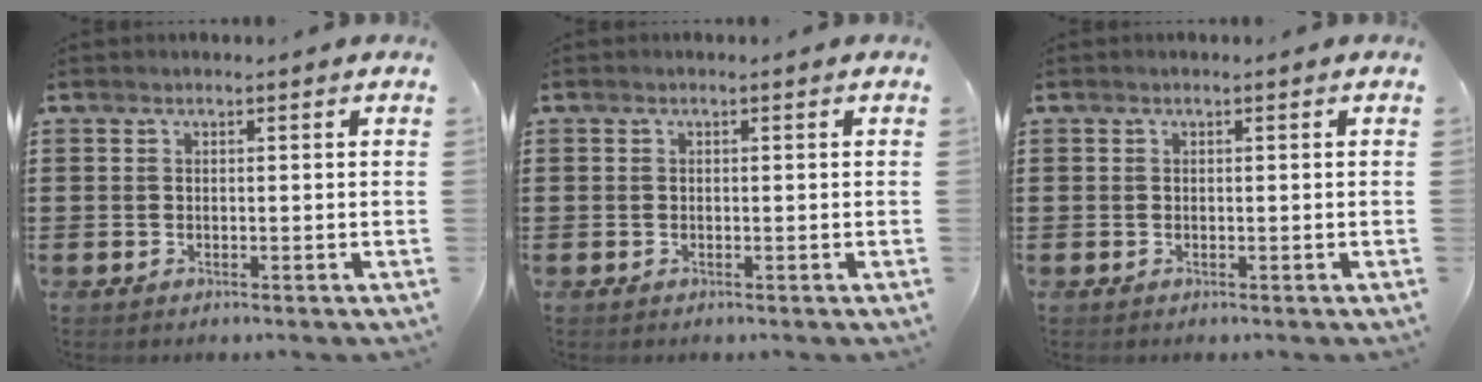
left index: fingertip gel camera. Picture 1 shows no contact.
{"total": 0.0}
{"total": 0.0}